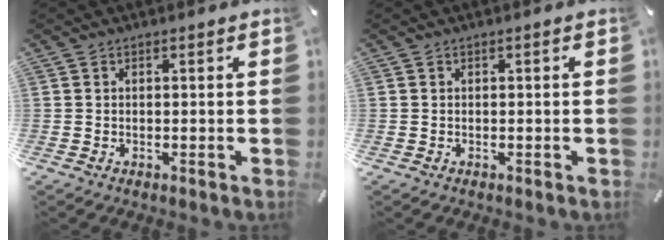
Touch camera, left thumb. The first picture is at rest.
{"total": 0.0}